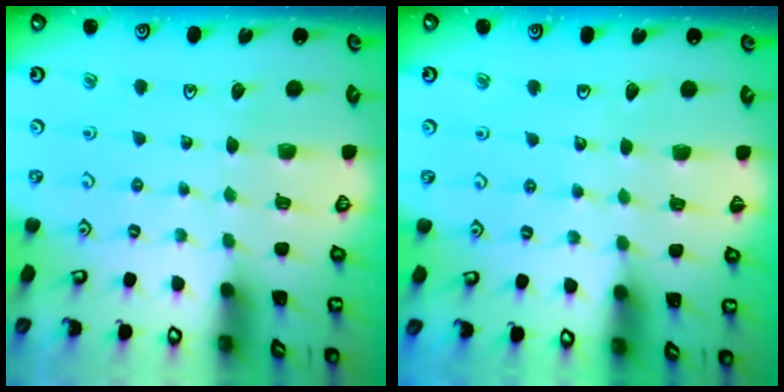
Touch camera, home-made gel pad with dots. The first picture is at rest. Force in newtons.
{"total": 2.8, "press": 2.8, "slide": 0.3}